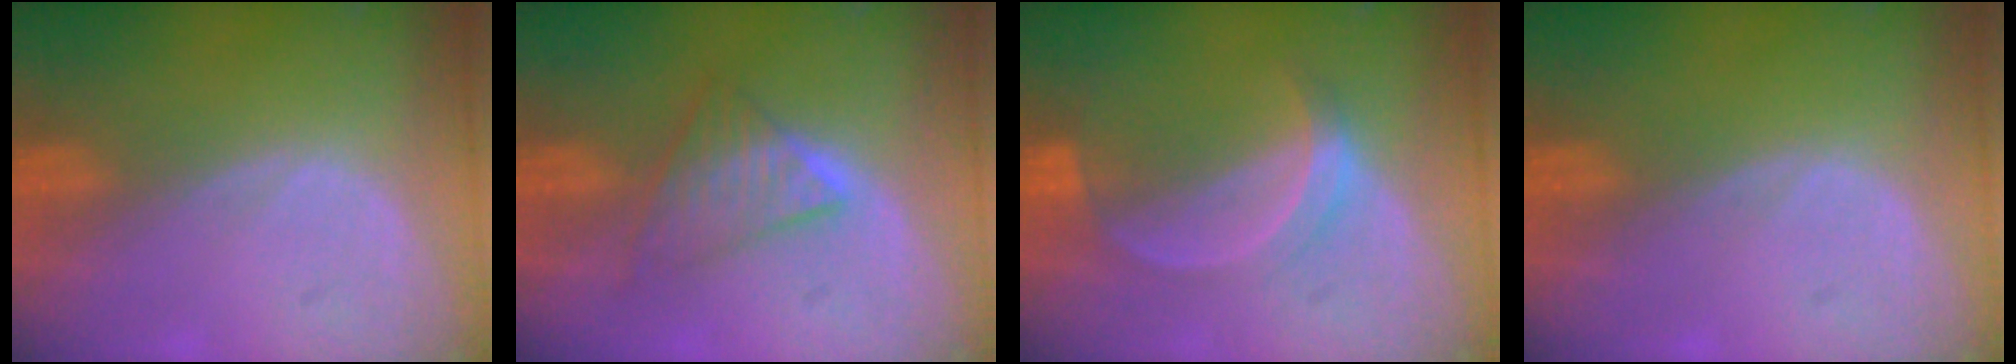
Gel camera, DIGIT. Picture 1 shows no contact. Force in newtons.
{"total": 5.8, "press": 5.8, "slide": 0.7}
{"total": 5.1, "press": 4.8, "slide": 2.0}
{"total": 0.0}